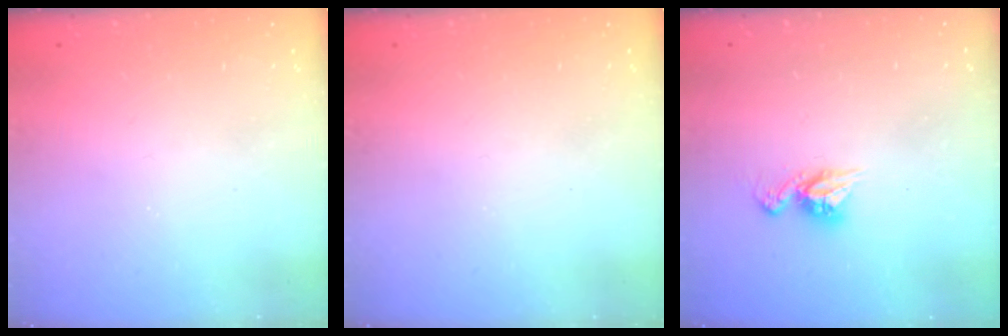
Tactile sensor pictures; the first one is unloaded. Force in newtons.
{"total": 0.0}
{"total": 7.8, "press": 7.8, "slide": 0.6}